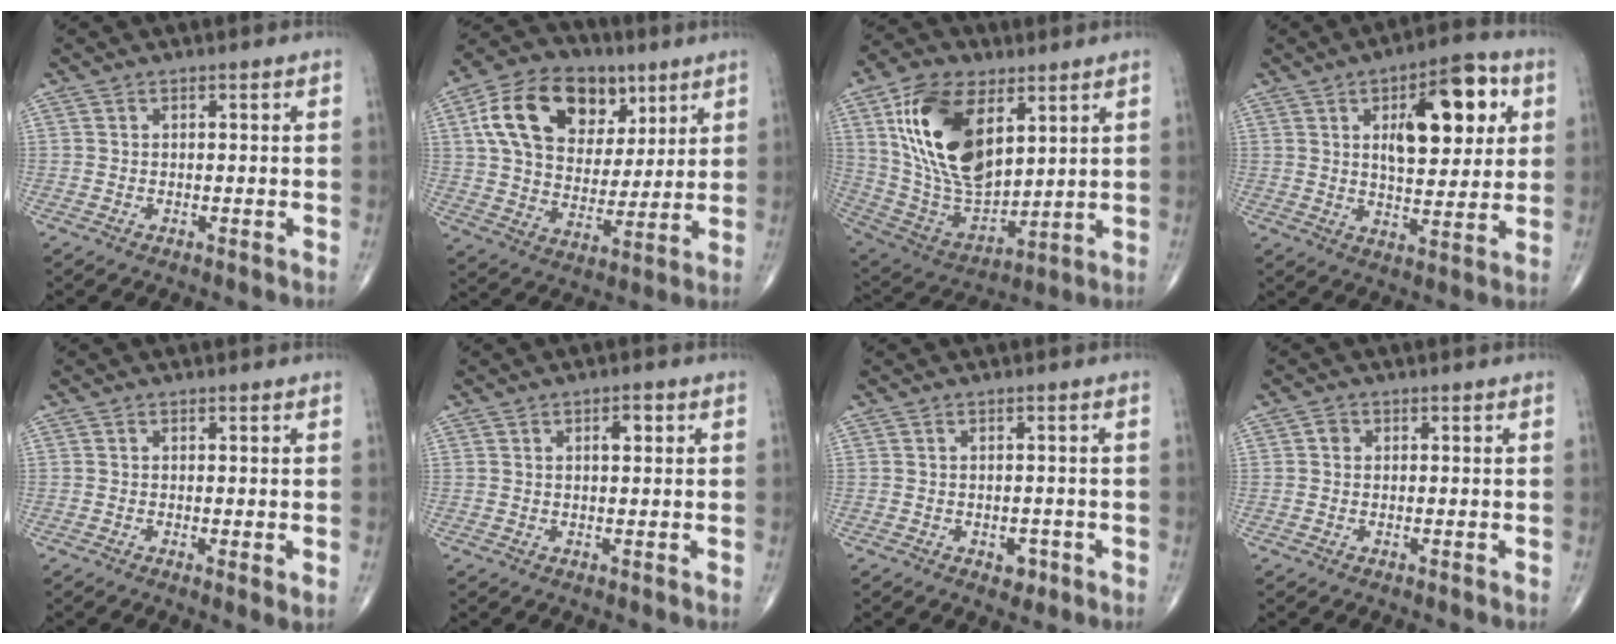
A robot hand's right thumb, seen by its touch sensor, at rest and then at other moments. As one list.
[{"total": 19.8, "force": [7.4, 13.6, 12.3], "torque": [-0.187, -0.006, 0.125]}, {"total": 22.0, "force": [7.8, 12.0, 16.7], "torque": [-0.296, -0.032, 0.153]}, {"total": 16.1, "force": [5.0, 7.5, 13.3], "torque": [-0.152, -0.005, 0.076]}, {"total": 1.9, "force": [-0.1, 0.4, 1.9], "torque": [-0.032, -0.008, -0.006]}, {"total": 2.5, "force": [0.9, 1.2, 2.1], "torque": [-0.027, -0.001, 0.012]}, {"total": 2.2, "force": [-1.0, 1.5, 1.2], "torque": [-0.003, 0.003, -0.010]}, {"total": 1.2, "force": [0.1, 1.1, 0.5], "torque": [-0.003, 0.003, -0.001]}]